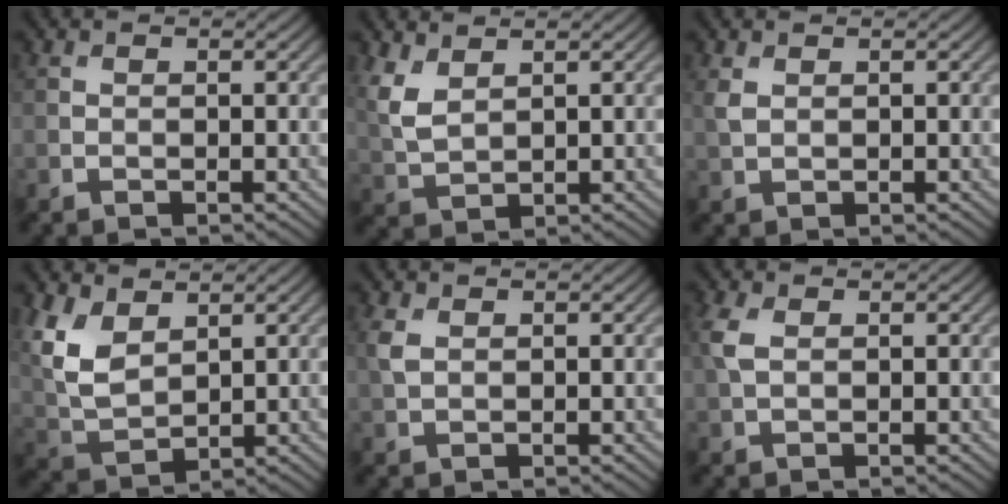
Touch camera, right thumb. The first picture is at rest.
{"total": 4.3, "force": [2.3, 2.1, 3.0], "torque": [-0.086, 0.001, 0.051]}
{"total": 1.5, "force": [0.6, 0.9, 1.0], "torque": [-0.032, 0.001, 0.015]}
{"total": 7.7, "force": [3.5, 4.4, 5.3], "torque": [-0.142, 0.002, 0.074]}
{"total": 2.1, "force": [0.7, 1.3, 1.5], "torque": [-0.048, 0.003, 0.016]}
{"total": 2.9, "force": [0.8, 1.7, 2.2], "torque": [-0.068, 0.007, 0.014]}